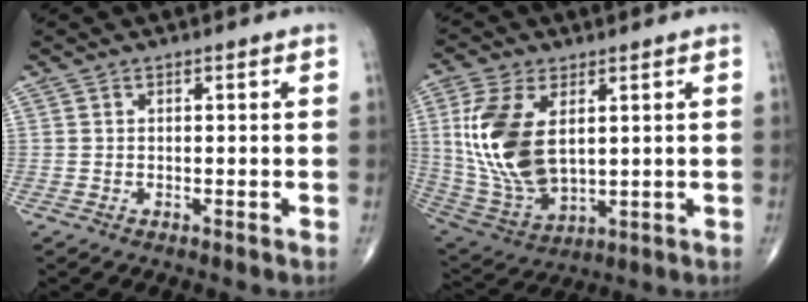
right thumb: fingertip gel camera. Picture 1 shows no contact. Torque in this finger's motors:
{"motor_torque": [-0.72, 1.40, 1.36, 0.54, 0.21]}